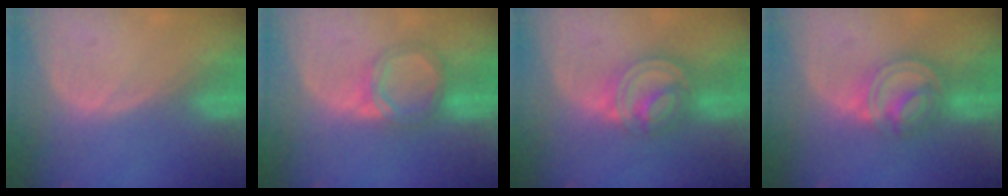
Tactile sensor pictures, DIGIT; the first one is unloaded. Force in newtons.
{"total": 5.4, "press": 5.3, "slide": 1.0}
{"total": 7.9, "press": 6.7, "slide": 4.1}
{"total": 7.6, "press": 6.6, "slide": 3.8}